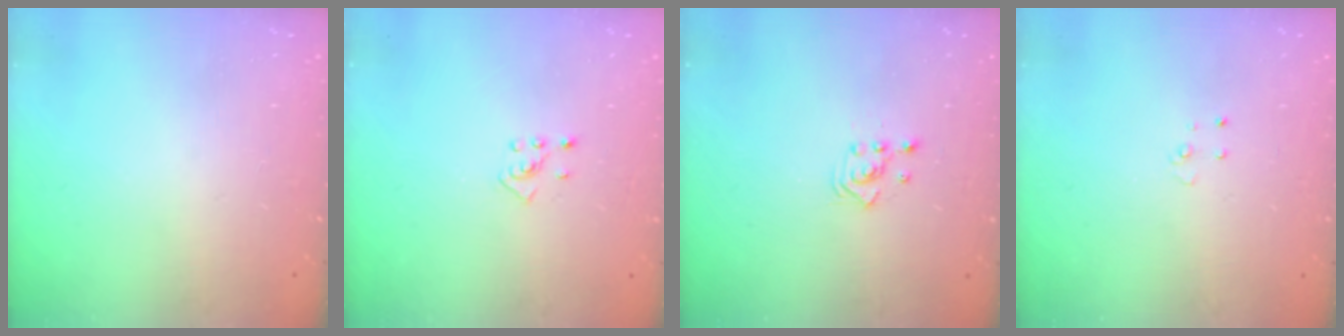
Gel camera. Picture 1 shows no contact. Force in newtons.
{"total": 2.7, "press": 2.6, "slide": 0.9}
{"total": 2.5, "press": 2.5, "slide": 0.3}
{"total": 2.7, "press": 2.7, "slide": 0.2}